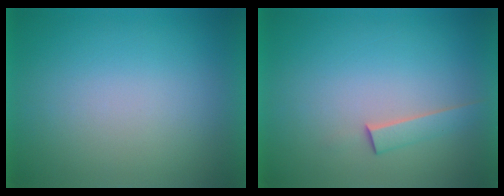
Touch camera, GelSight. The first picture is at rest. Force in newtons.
{"total": 1.8}